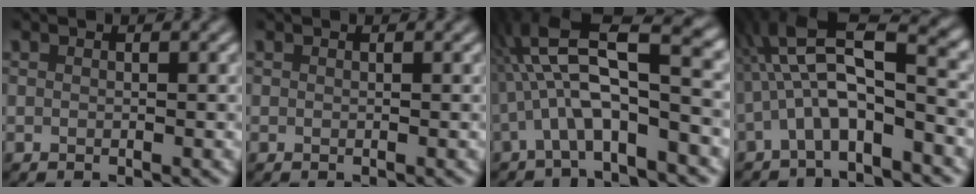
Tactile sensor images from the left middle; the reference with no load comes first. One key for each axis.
{"total": 0.0}
{"total": 9.4, "fx": -1.3, "fy": 2.7, "fz": 9.0, "tx": -0.167, "ty": 0.029, "tz": -0.032}
{"total": 8.3, "fx": -1.4, "fy": 2.3, "fz": 7.8, "tx": -0.142, "ty": 0.032, "tz": -0.038}